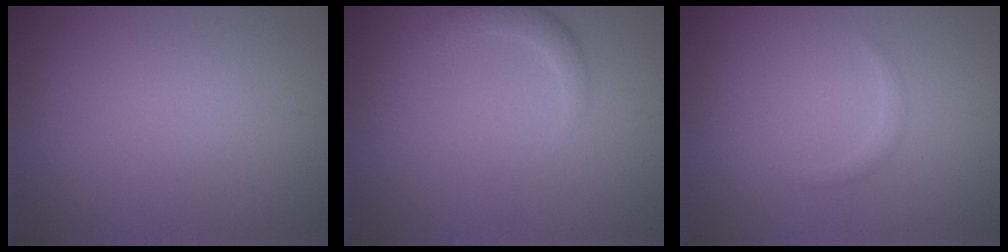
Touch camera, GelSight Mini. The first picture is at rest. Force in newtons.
{"total": 1.9, "press": 1.9, "slide": 0.1}
{"total": 0.9, "press": 0.9, "slide": 0.0}